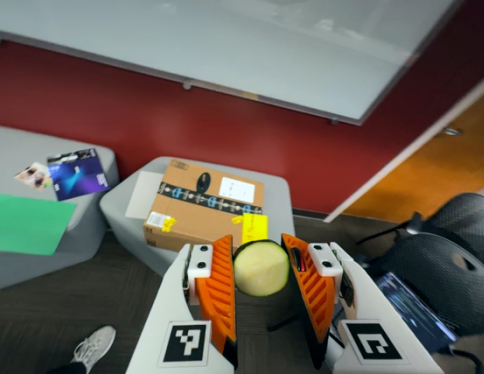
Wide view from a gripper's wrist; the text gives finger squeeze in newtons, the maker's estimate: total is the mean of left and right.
{"total": 10.2, "left": 10.6, "right": 9.8}